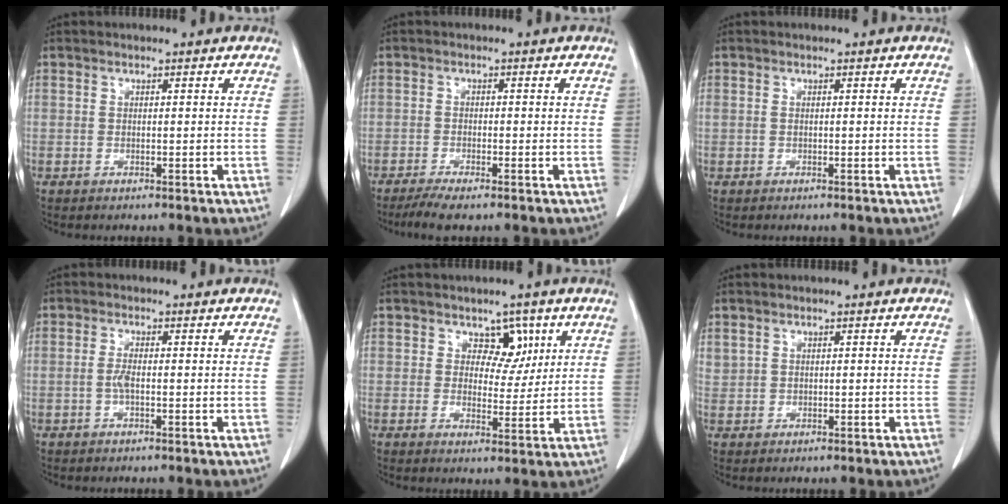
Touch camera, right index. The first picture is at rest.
{"total": 3.9, "force": [-3.0, 0.2, 2.5], "torque": [-0.047, -0.009, -0.053]}
{"total": 0.0}
{"total": 1.7, "force": [-0.3, 0.3, 1.6], "torque": [-0.032, 0.002, -0.007]}
{"total": 4.5, "force": [2.2, 3.2, 2.4], "torque": [-0.019, 0.001, 0.034]}
{"total": 1.3, "force": [0.8, 0.9, 0.2], "torque": [0.004, 0.010, 0.017]}